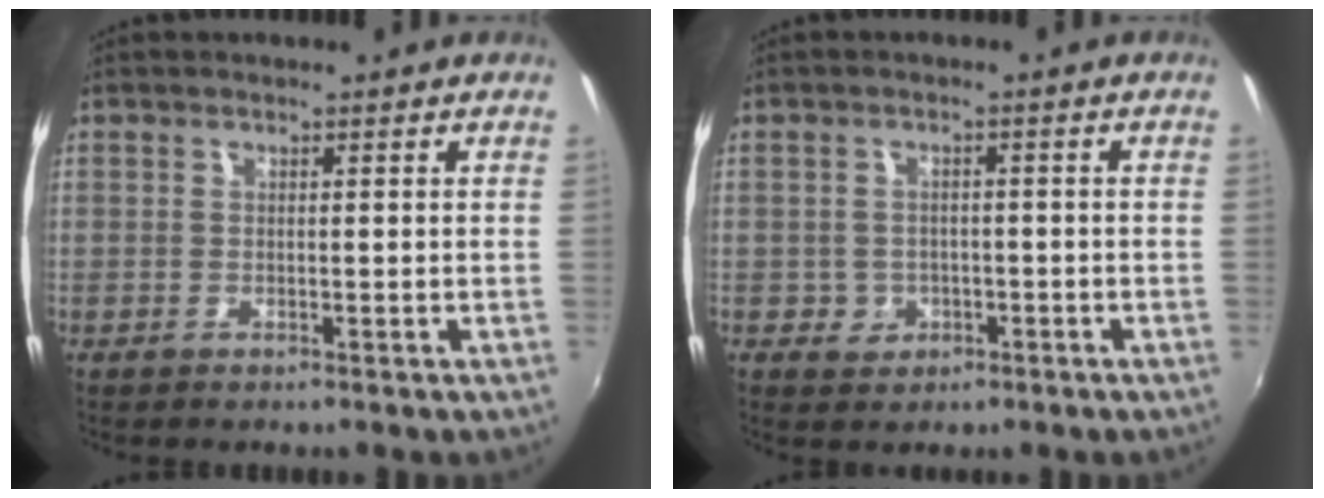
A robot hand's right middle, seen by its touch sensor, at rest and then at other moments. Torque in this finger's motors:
{"motor_torque": [-0.20, -0.06, -0.01, -0.01]}